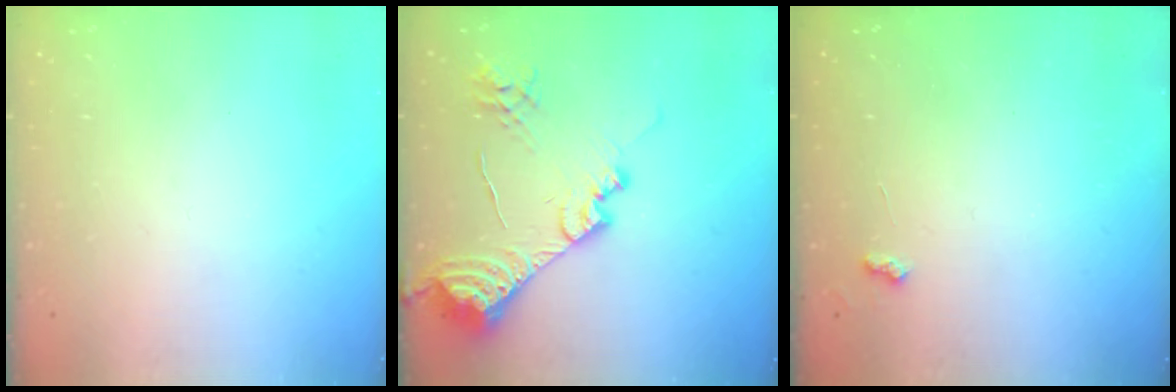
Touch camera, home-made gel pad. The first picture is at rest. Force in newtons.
{"total": 18.4, "press": 18.2, "slide": 2.1}
{"total": 3.7, "press": 3.7, "slide": 0.4}